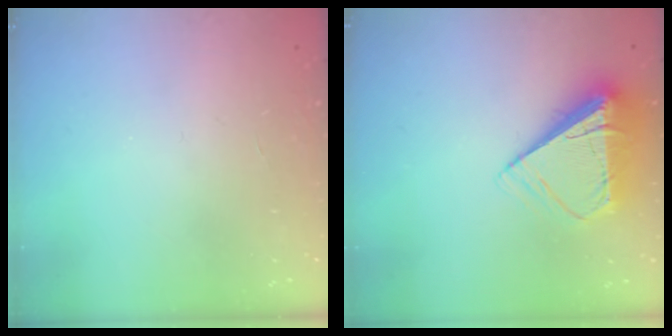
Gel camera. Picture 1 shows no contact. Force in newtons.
{"total": 9.5, "press": 9.4, "slide": 1.4}